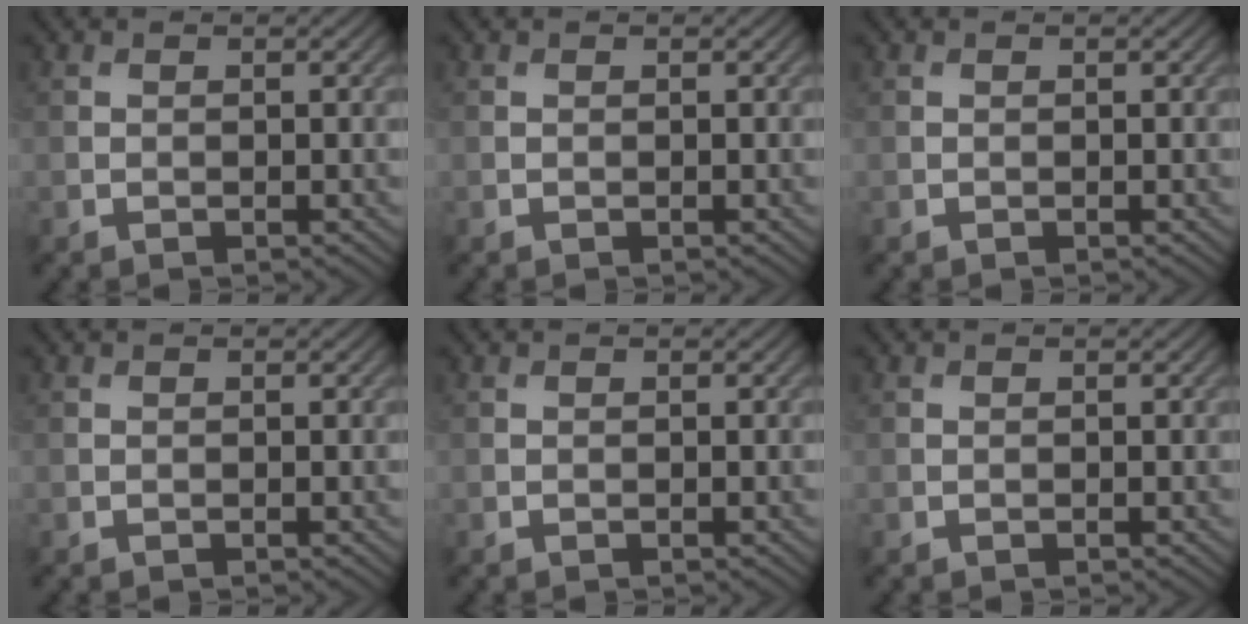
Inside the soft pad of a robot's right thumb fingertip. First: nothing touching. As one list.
[{"total": 0.0}, {"total": 0.0}, {"total": 0.0}, {"total": 0.0}, {"total": 0.0}]